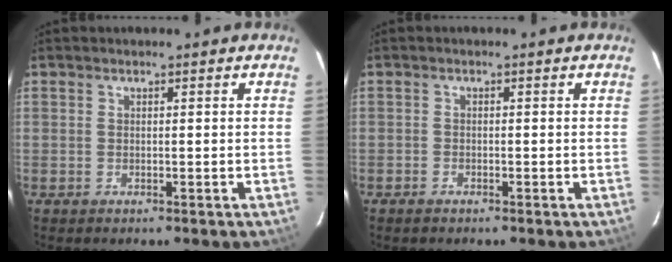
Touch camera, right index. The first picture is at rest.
{"total": 1.0, "force": [-0.9, 0.5, 0.1], "torque": [-0.009, 0.002, -0.017]}